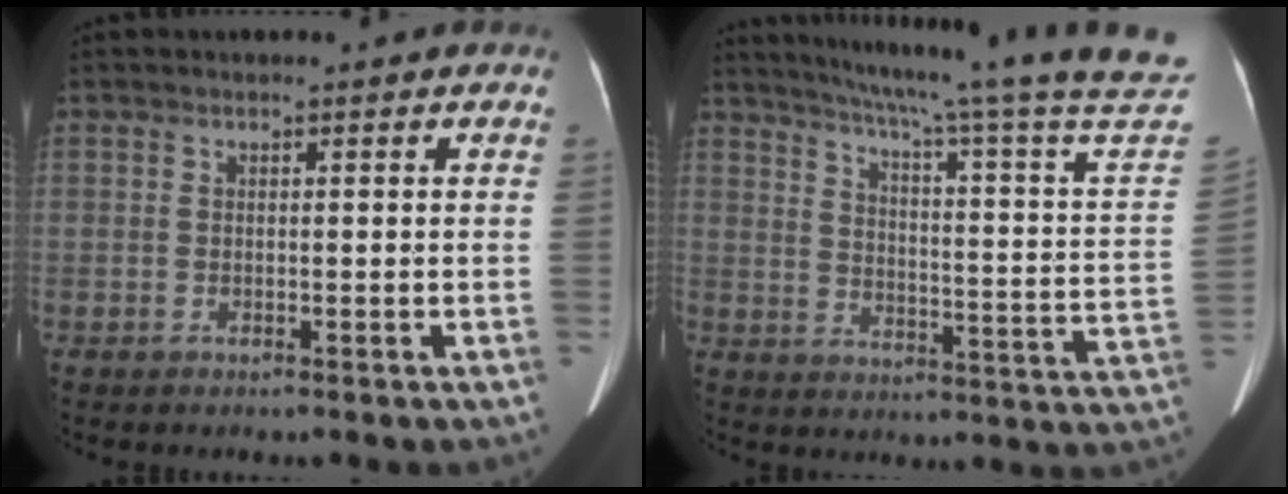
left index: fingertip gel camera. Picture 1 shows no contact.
{"total": 27.2, "force": [23.7, -2.5, 13.2], "torque": [-0.204, -0.094, 0.295]}